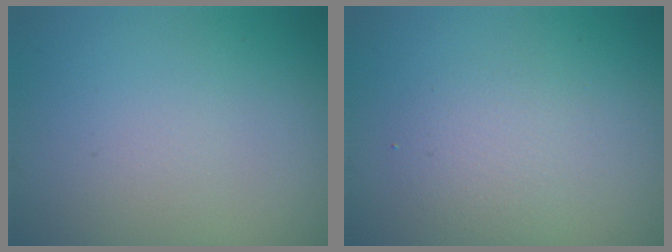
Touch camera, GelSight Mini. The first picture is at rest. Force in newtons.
{"total": 2.5, "press": 2.5, "slide": 0.2}